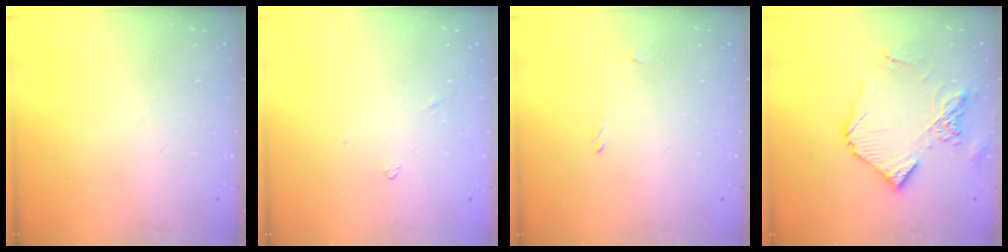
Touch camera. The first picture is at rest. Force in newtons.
{"total": 1.9, "press": 1.8, "slide": 0.4}
{"total": 1.1, "press": 1.0, "slide": 0.5}
{"total": 12.2, "press": 12.2, "slide": 1.3}